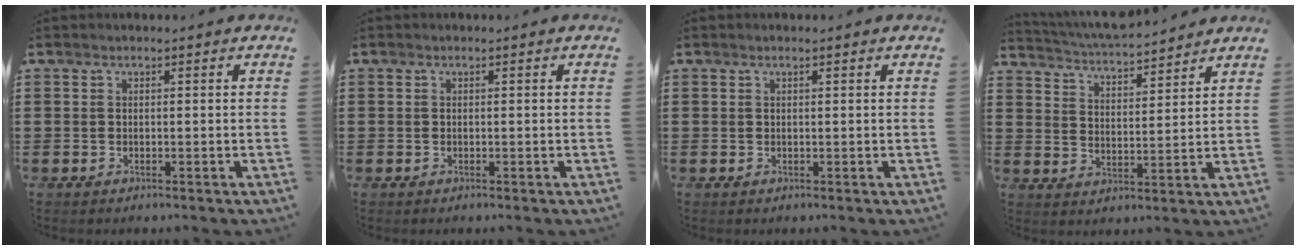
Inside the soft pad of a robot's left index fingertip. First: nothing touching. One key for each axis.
{"total": 0.0}
{"total": 0.6, "fx": 0.4, "fy": 0.0, "fz": 0.5, "tx": -0.009, "ty": 0.000, "tz": 0.007}
{"total": 4.8, "fx": 4.7, "fy": 0.1, "fz": 1.0, "tx": -0.040, "ty": -0.029, "tz": 0.081}